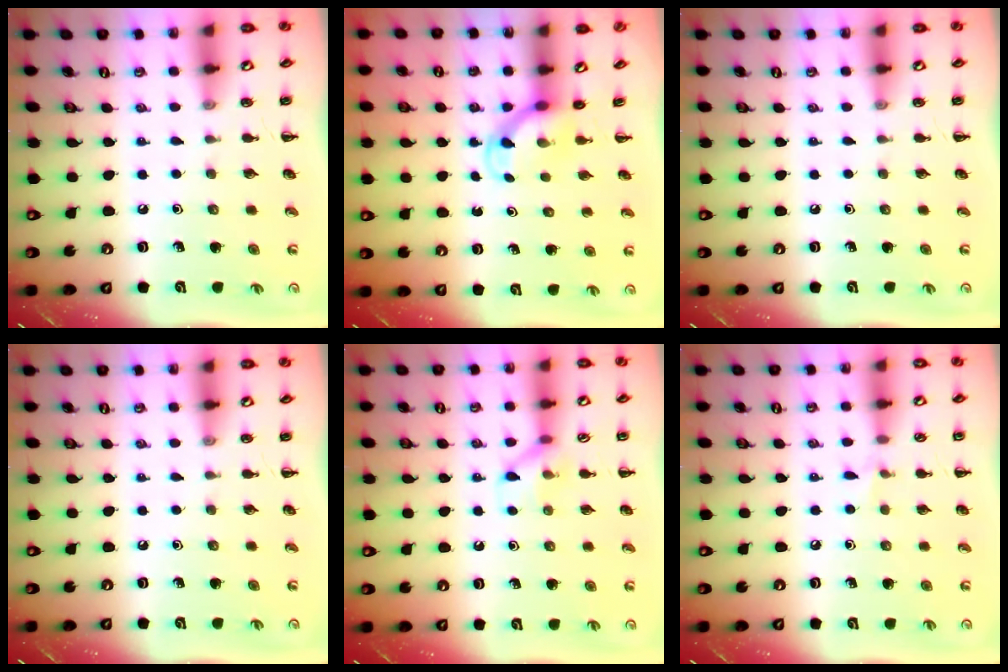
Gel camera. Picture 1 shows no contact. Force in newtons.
{"total": 3.5, "press": 3.3, "slide": 1.4}
{"total": 0.0}
{"total": 0.0}
{"total": 7.2, "press": 7.2, "slide": 0.7}
{"total": 3.9, "press": 3.7, "slide": 1.2}